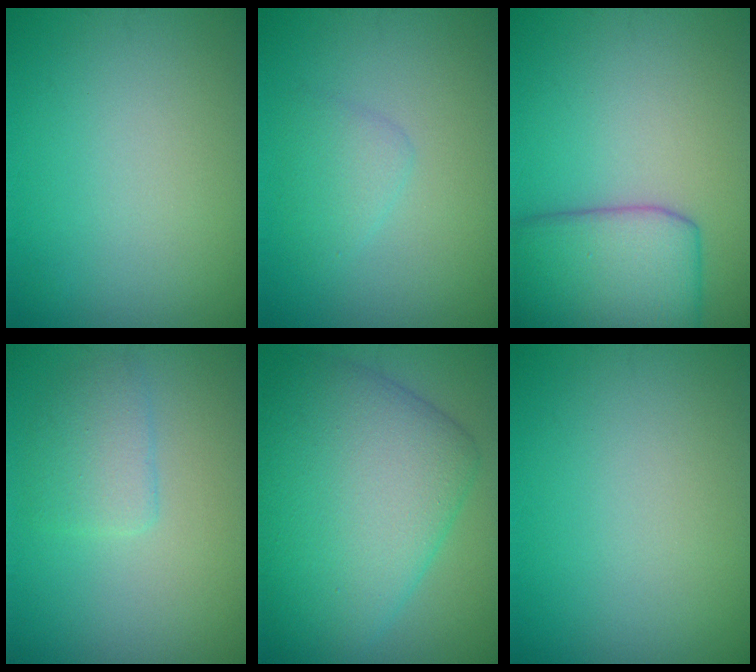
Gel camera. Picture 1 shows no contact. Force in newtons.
{"total": 1.8, "press": 1.8, "slide": 0.1}
{"total": 7.8, "press": 7.8, "slide": 0.3}
{"total": 2.4, "press": 2.4, "slide": 0.2}
{"total": 10.8, "press": 10.8, "slide": 0.1}
{"total": 0.0}